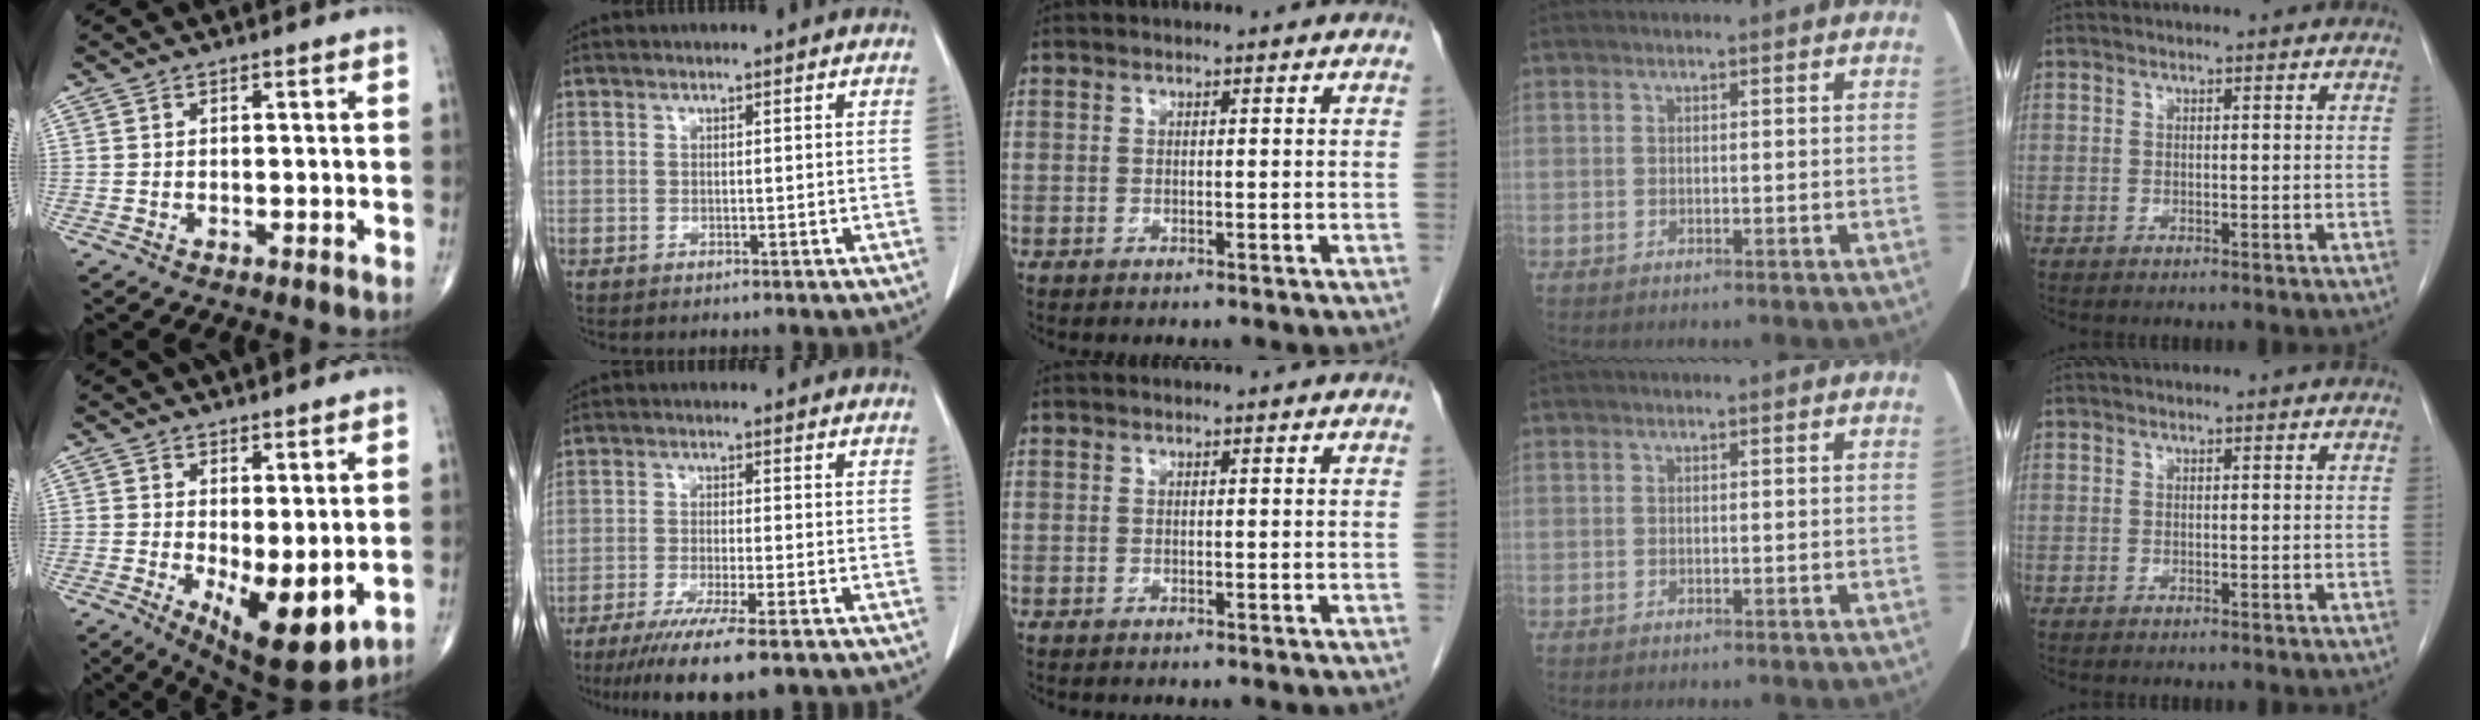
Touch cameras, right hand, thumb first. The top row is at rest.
{"thumb": {"total": 10.6, "force": [-1.6, 4.0, 9.7], "torque": [-0.140, -0.024, -0.009]}, "index": {"total": 11.0, "force": [-7.9, 0.8, 7.6], "torque": [-0.115, -0.025, -0.120]}}